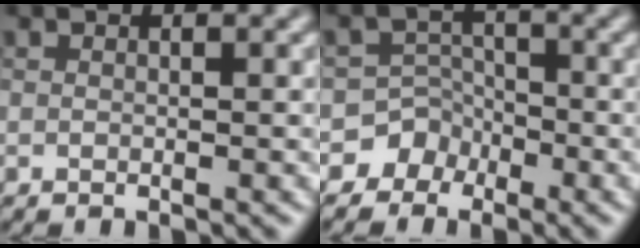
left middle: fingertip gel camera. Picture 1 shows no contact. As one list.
[{"total": 4.6, "force": [-2.7, 3.7, -0.3], "torque": [0.051, 0.005, -0.059]}]